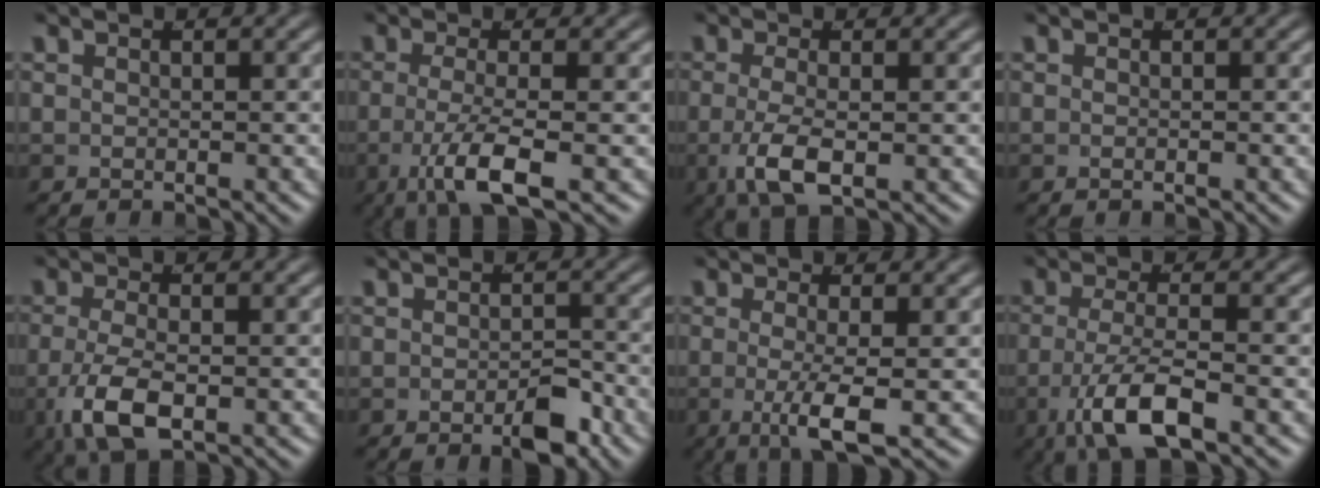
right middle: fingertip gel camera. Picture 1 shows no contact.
{"total": 4.9, "force": [-1.9, 0.8, 4.4], "torque": [-0.088, -0.024, -0.020]}
{"total": 4.2, "force": [-1.3, 1.5, 3.8], "torque": [-0.081, -0.022, -0.010]}
{"total": 0.0}
{"total": 5.4, "force": [-1.8, 2.4, 4.5], "torque": [-0.102, -0.029, -0.012]}
{"total": 2.6, "force": [-1.4, 0.9, 2.0], "torque": [-0.024, -0.004, -0.024]}
{"total": 4.2, "force": [-1.4, 0.5, 4.0], "torque": [-0.079, -0.025, -0.013]}
{"total": 5.6, "force": [-2.4, 1.4, 4.9], "torque": [-0.091, -0.023, -0.026]}